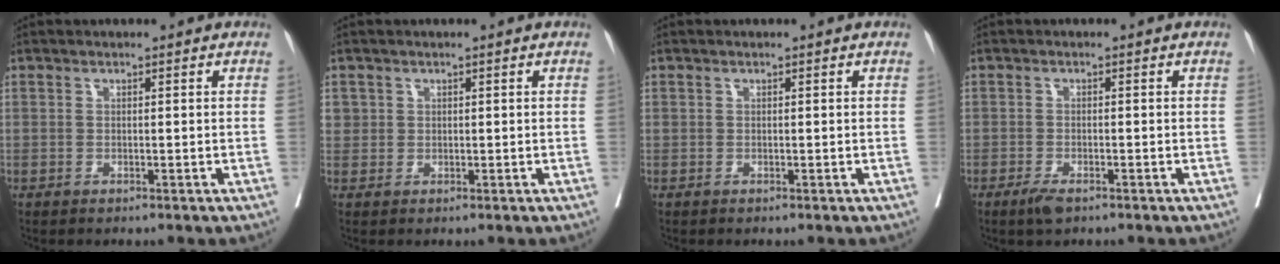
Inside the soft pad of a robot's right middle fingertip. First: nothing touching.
{"total": 2.0, "force": [0.7, 1.9, 0.3], "torque": [0.008, 0.006, 0.014]}
{"total": 0.0}
{"total": 2.3, "force": [-1.5, 0.7, 1.6], "torque": [-0.032, -0.004, -0.026]}